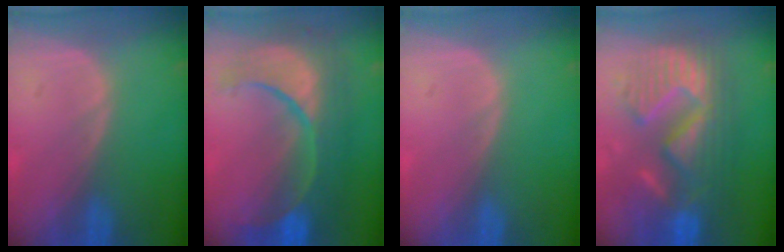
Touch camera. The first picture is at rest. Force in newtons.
{"total": 12.5, "press": 12.4, "slide": 1.4}
{"total": 0.0}
{"total": 13.1, "press": 13.0, "slide": 1.2}